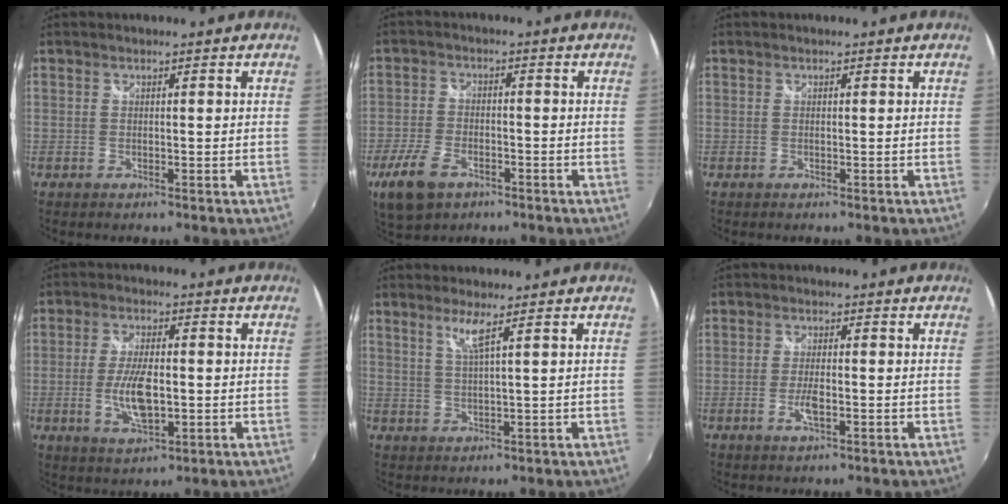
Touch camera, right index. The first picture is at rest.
{"total": 9.3, "force": [-5.4, 5.1, 5.5], "torque": [-0.143, -0.015, -0.101]}
{"total": 0.0}
{"total": 8.7, "force": [-1.4, 3.5, 7.8], "torque": [-0.155, -0.007, -0.024]}
{"total": 3.2, "force": [1.9, -0.5, 2.5], "torque": [-0.052, -0.007, 0.038]}
{"total": 3.6, "force": [-1.2, 1.0, 3.3], "torque": [-0.069, -0.005, -0.024]}